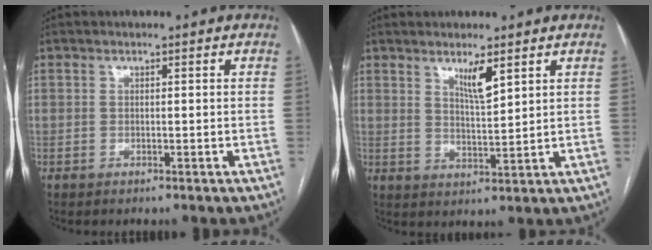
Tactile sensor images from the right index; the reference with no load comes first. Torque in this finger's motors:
{"motor_torque": [0.21, 0.31, 0.08, 0.03]}